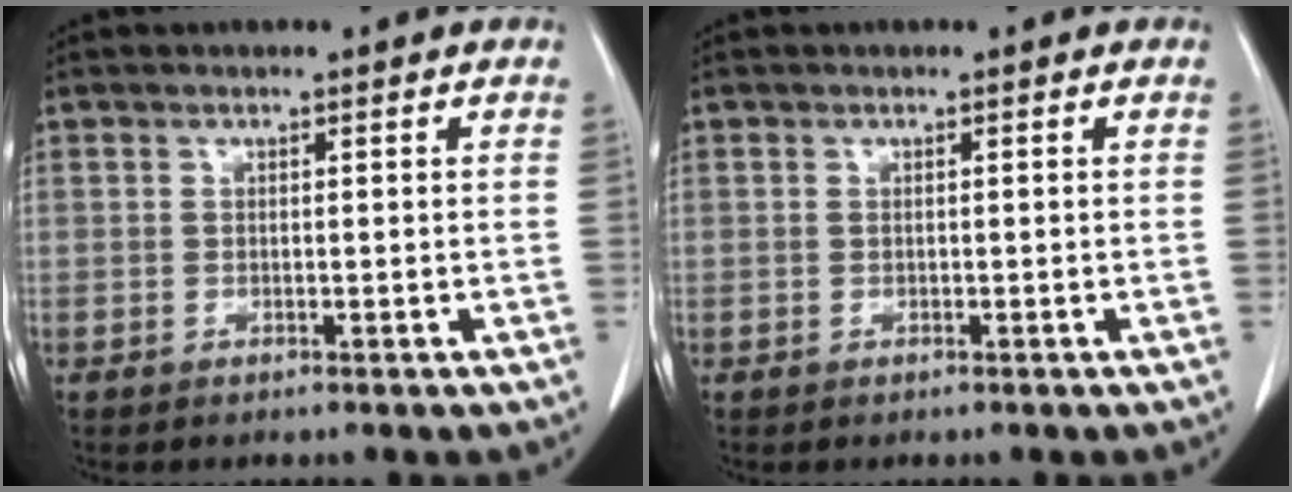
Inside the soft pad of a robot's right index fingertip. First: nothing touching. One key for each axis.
{"total": 0.0}